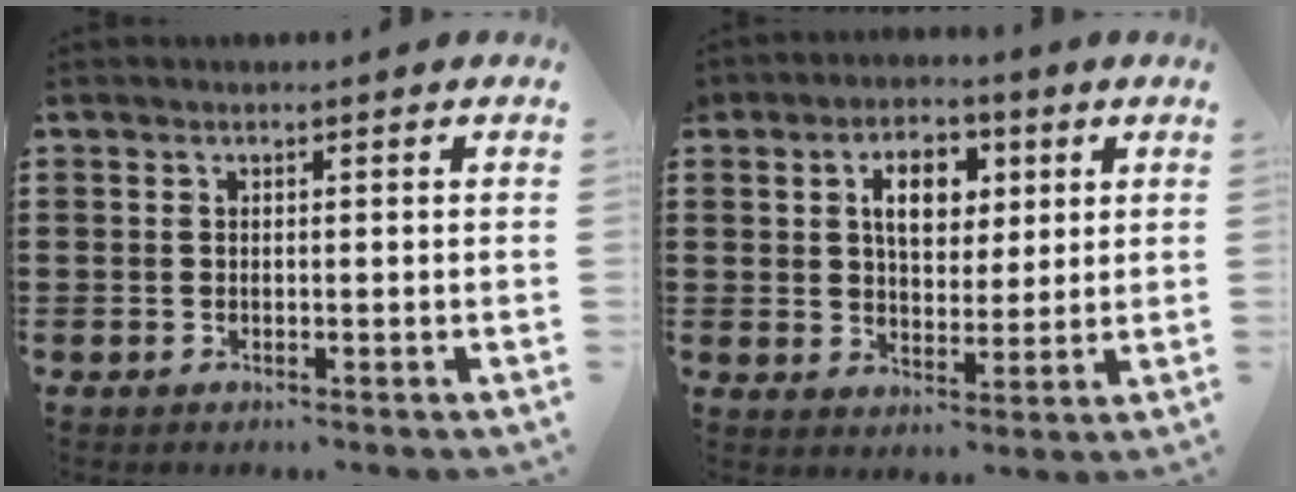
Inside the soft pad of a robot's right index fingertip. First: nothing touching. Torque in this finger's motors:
{"motor_torque": [1.98, 0.16, 1.05, 0.14]}